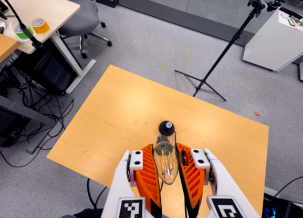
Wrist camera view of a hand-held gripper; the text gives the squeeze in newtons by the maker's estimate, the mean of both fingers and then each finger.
{"total": 20.9, "left": 23.7, "right": 18.0}